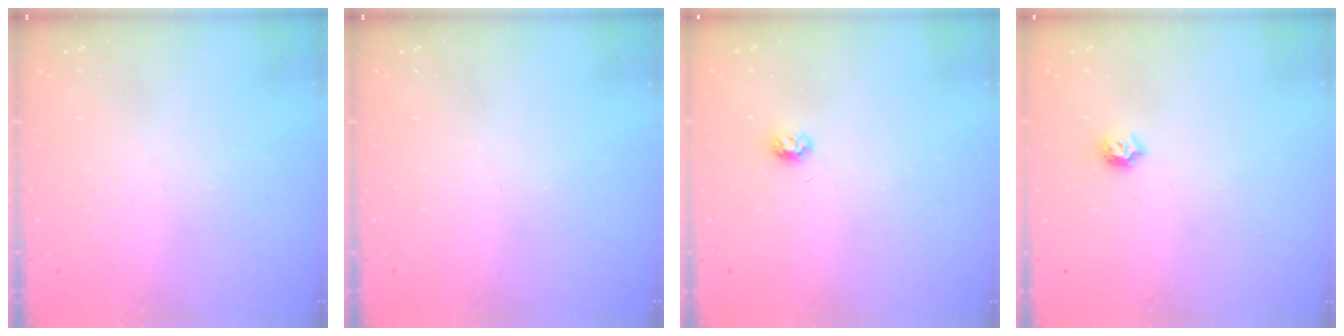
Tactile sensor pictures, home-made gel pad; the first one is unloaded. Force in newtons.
{"total": 0.0}
{"total": 4.3, "press": 4.3, "slide": 0.5}
{"total": 4.7, "press": 4.7, "slide": 0.7}